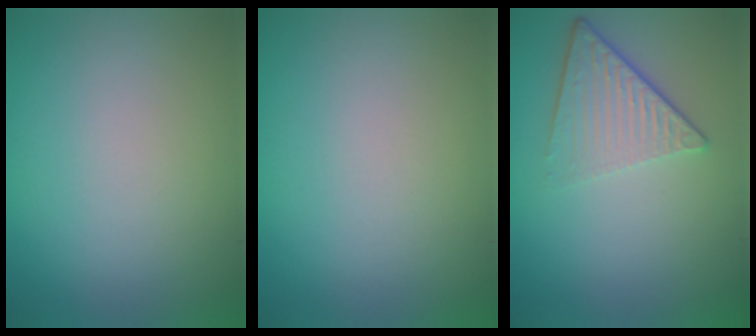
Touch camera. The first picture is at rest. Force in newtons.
{"total": 0.0}
{"total": 4.3, "press": 3.1, "slide": 3.0}